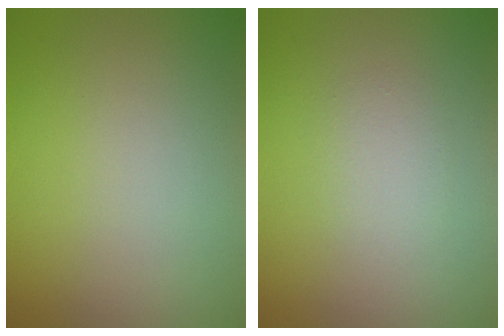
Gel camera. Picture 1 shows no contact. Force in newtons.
{"total": 1.7, "press": 1.7, "slide": 0.1}